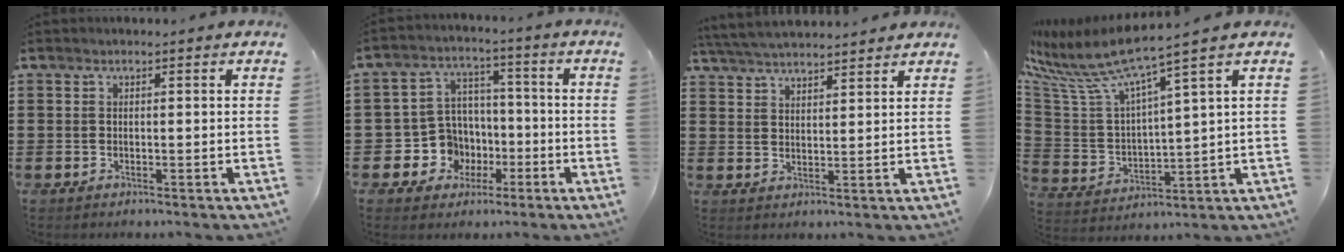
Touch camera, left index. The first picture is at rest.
{"total": 8.5, "force": [-2.3, 7.8, 2.4], "torque": [-0.085, 0.010, -0.037]}
{"total": 4.6, "force": [4.5, 0.2, 1.0], "torque": [-0.033, -0.014, 0.082]}
{"total": 7.0, "force": [5.6, 0.0, 4.2], "torque": [-0.117, -0.046, 0.087]}